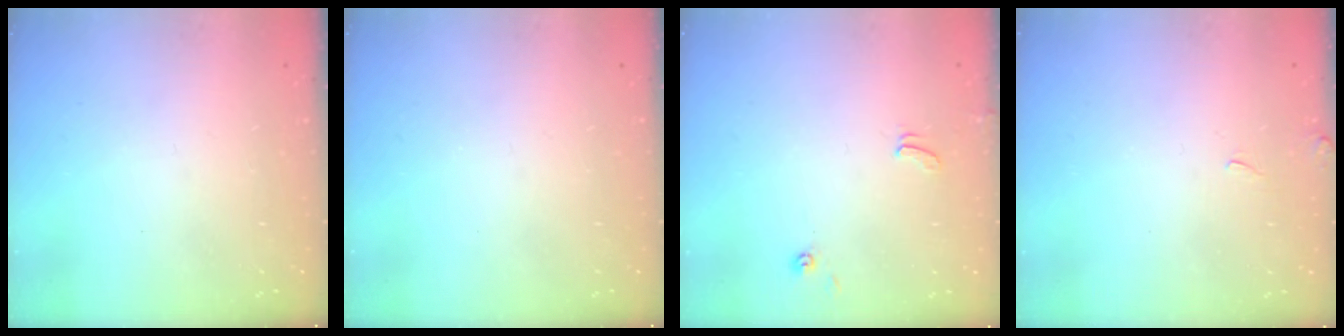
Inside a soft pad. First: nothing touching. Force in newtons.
{"total": 0.0}
{"total": 0.9, "press": 0.8, "slide": 0.4}
{"total": 4.0, "press": 4.0, "slide": 0.4}